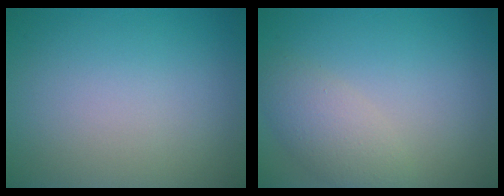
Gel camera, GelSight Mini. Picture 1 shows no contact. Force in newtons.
{"total": 2.9, "press": 2.9, "slide": 0.2}